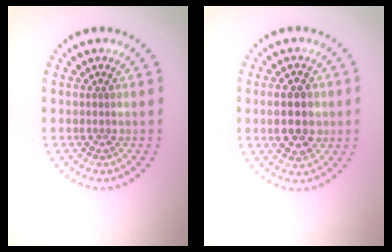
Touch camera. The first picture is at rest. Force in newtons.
{"total": 4.6, "press": 4.6, "slide": 0.3}